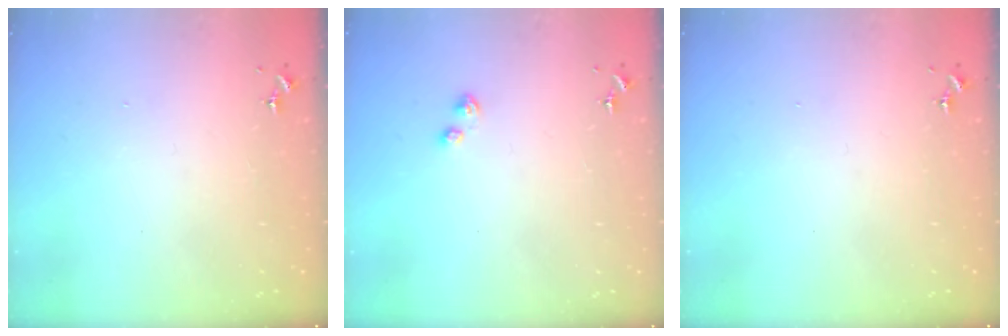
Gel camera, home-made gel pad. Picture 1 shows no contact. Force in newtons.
{"total": 3.1, "press": 3.1, "slide": 0.5}
{"total": 0.0}